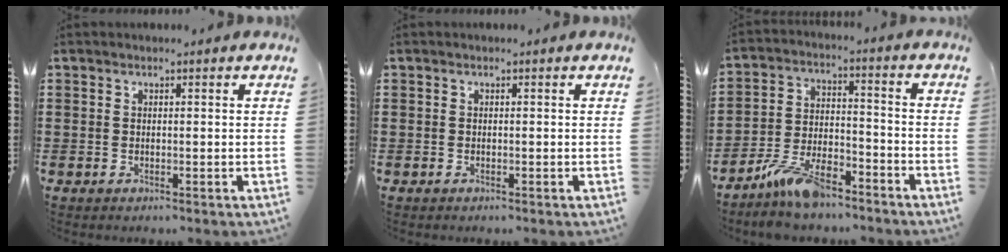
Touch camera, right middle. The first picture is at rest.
{"total": 0.0}
{"total": 8.7, "force": [-6.9, 2.5, 4.7], "torque": [-0.101, 0.008, -0.133]}